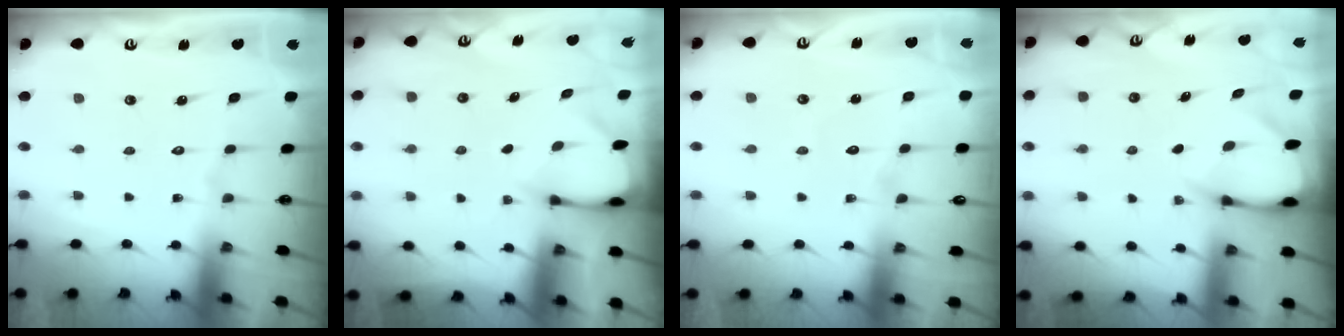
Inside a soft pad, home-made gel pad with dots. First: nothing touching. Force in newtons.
{"total": 2.3, "press": 2.3, "slide": 0.1}
{"total": 3.5, "press": 3.5, "slide": 0.1}
{"total": 4.1, "press": 4.0, "slide": 0.4}